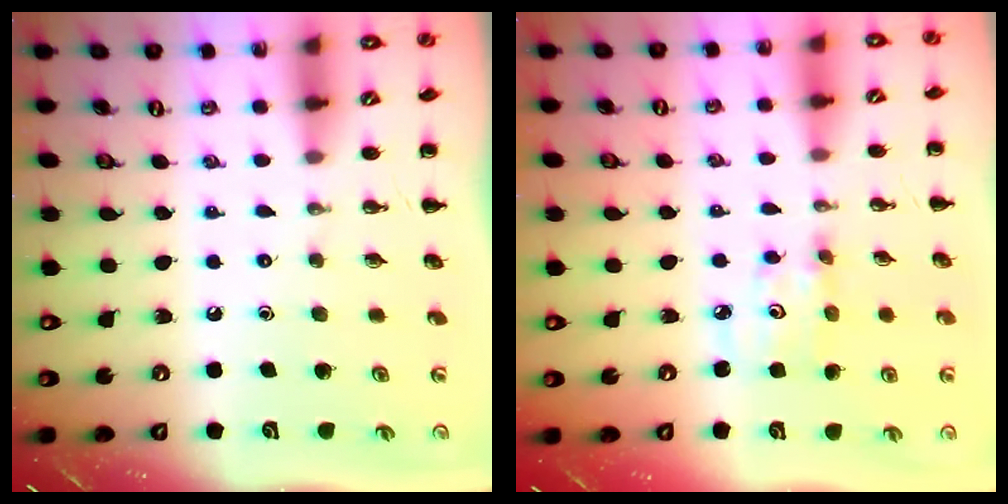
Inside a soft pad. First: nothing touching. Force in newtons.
{"total": 3.2, "press": 3.2, "slide": 0.5}